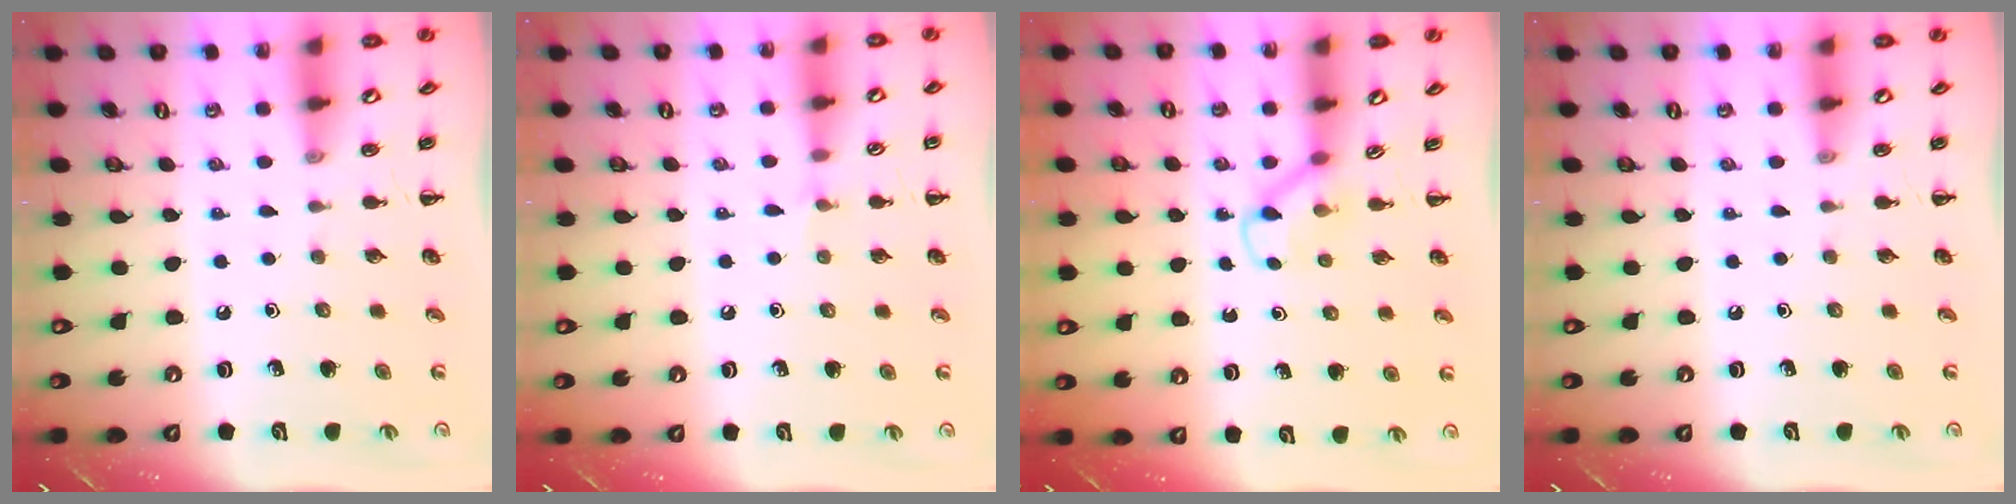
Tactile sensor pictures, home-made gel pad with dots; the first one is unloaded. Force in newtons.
{"total": 4.1, "press": 3.9, "slide": 1.4}
{"total": 2.9, "press": 2.7, "slide": 1.2}
{"total": 0.0}